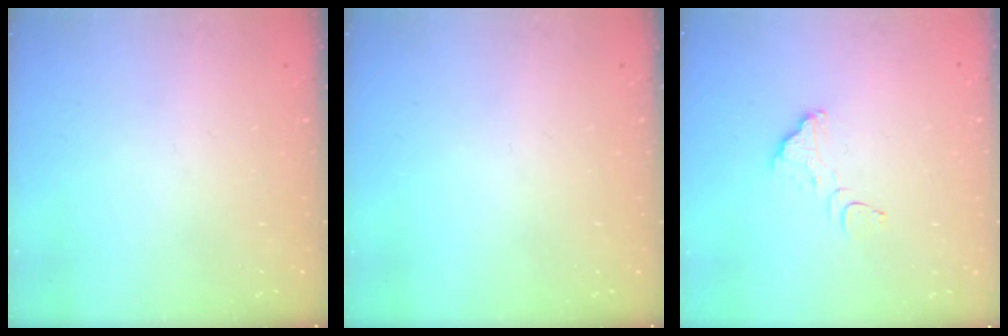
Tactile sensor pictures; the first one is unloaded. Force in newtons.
{"total": 0.0}
{"total": 3.2, "press": 3.2, "slide": 0.2}